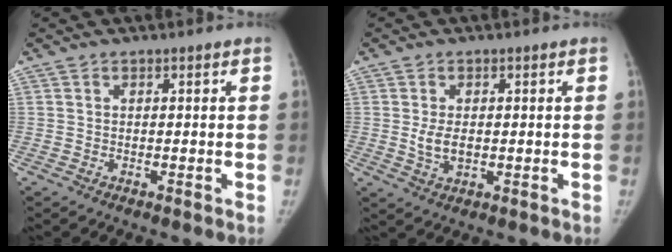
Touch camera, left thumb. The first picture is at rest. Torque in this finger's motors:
{"motor_torque": [0.18, 0.30, 0.73, -0.02, -0.05]}